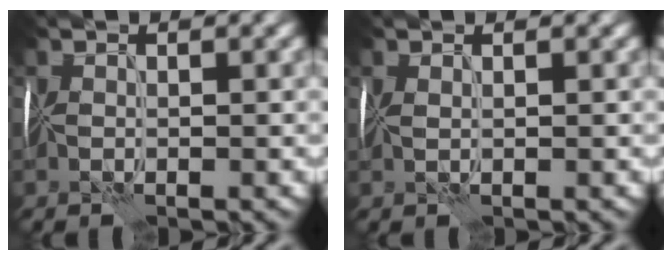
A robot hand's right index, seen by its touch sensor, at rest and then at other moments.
{"total": 0.7, "force": [0.6, 0.0, 0.4], "torque": [-0.011, 0.004, 0.011]}